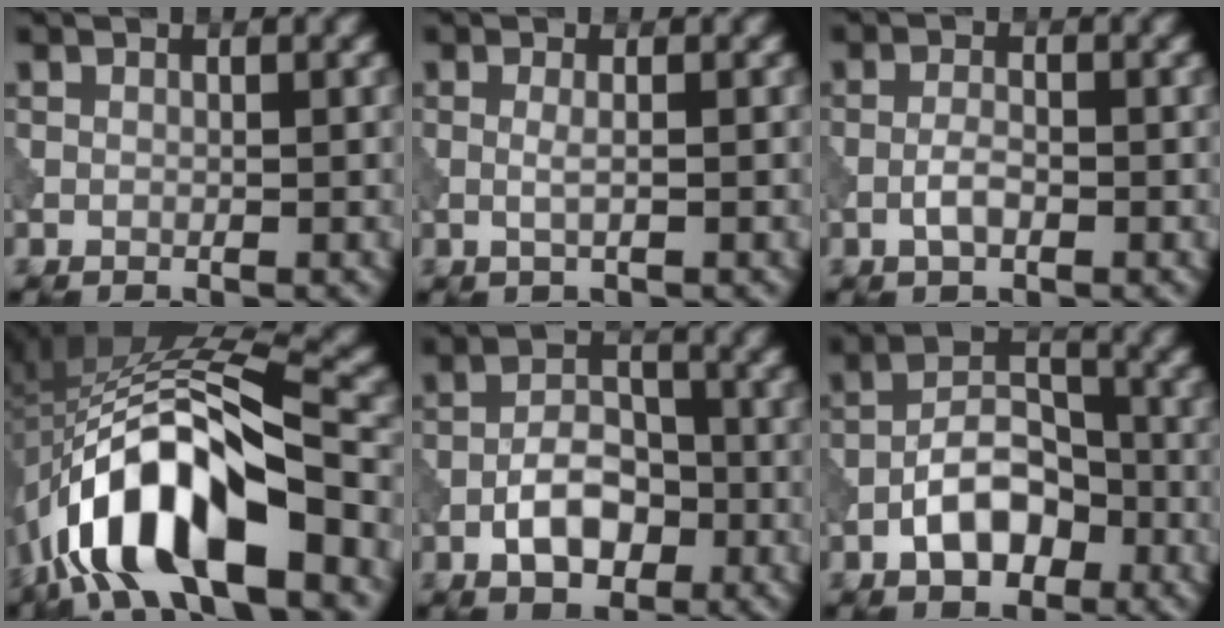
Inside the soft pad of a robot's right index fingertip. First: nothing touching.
{"total": 1.2, "force": [0.0, 0.3, 1.2], "torque": [-0.022, -0.001, -0.004]}
{"total": 1.8, "force": [-0.8, 0.7, 1.5], "torque": [-0.032, 0.003, -0.019]}
{"total": 13.6, "force": [-6.5, 4.7, 10.9], "torque": [-0.198, 0.018, -0.116]}
{"total": 4.8, "force": [-2.0, 2.8, 3.4], "torque": [-0.050, 0.009, -0.037]}
{"total": 5.9, "force": [-2.6, 3.4, 4.1], "torque": [-0.060, 0.011, -0.050]}